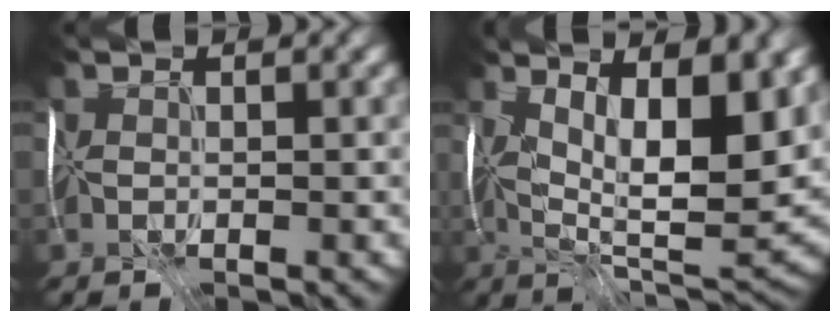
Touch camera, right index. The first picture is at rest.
{"total": 11.7, "force": [3.1, 3.7, 10.6], "torque": [-0.175, -0.010, 0.053]}